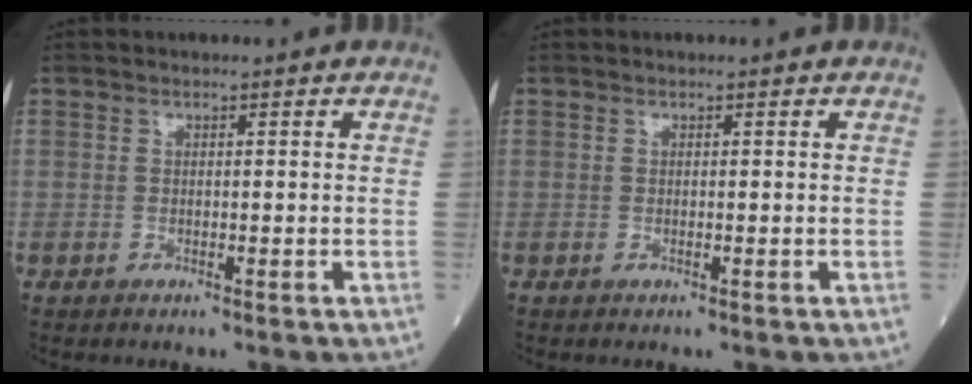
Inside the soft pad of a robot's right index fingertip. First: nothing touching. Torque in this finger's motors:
{"motor_torque": [0.00, 0.00, 0.00, 0.01]}